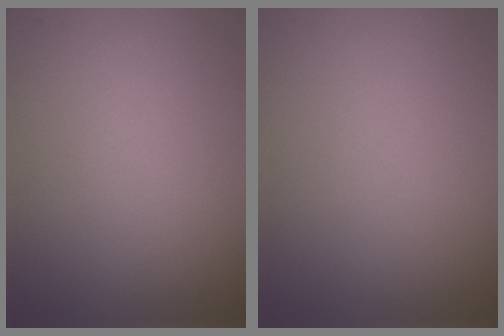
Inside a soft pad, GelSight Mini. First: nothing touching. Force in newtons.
{"total": 0.0}